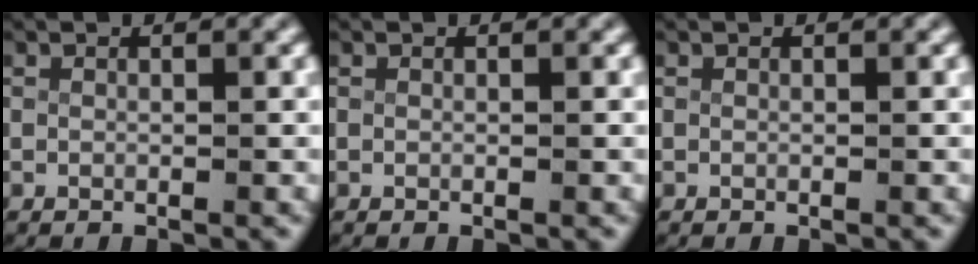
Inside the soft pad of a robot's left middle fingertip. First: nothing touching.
{"total": 0.0}
{"total": 0.0}